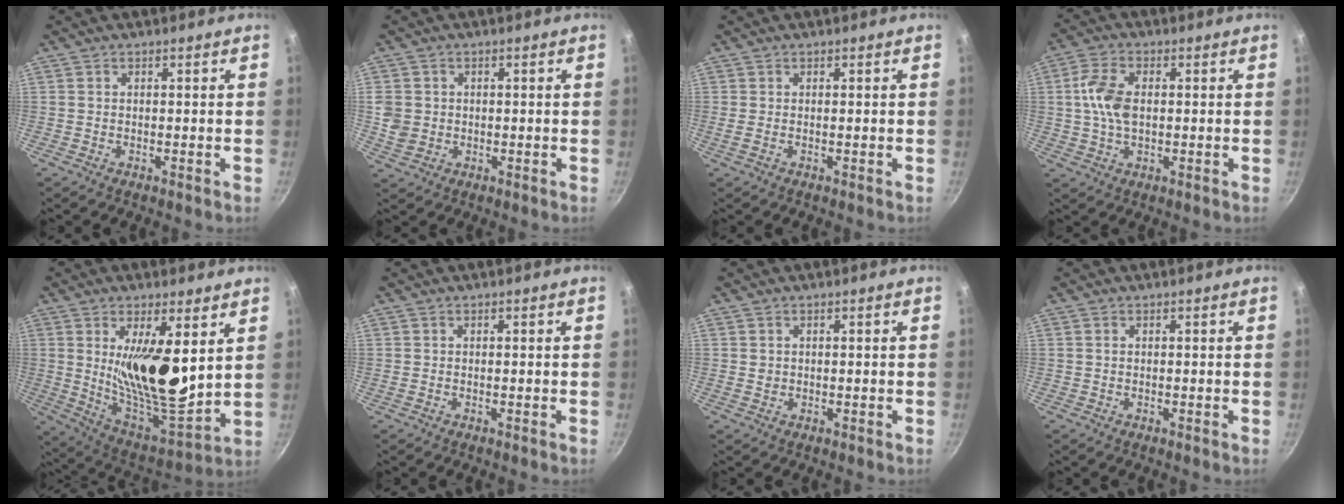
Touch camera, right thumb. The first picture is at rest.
{"total": 4.5, "force": [0.0, 4.0, 2.1], "torque": [-0.032, -0.001, 0.004]}
{"total": 0.9, "force": [0.1, 0.1, 0.9], "torque": [-0.020, 0.000, 0.000]}
{"total": 7.4, "force": [0.6, 4.3, 6.0], "torque": [-0.115, 0.011, 0.008]}
{"total": 19.2, "force": [5.7, 7.0, 16.9], "torque": [-0.259, -0.066, 0.111]}
{"total": 0.0}
{"total": 0.9, "force": [0.2, 0.8, 0.3], "torque": [-0.004, 0.001, 0.005]}
{"total": 0.0}